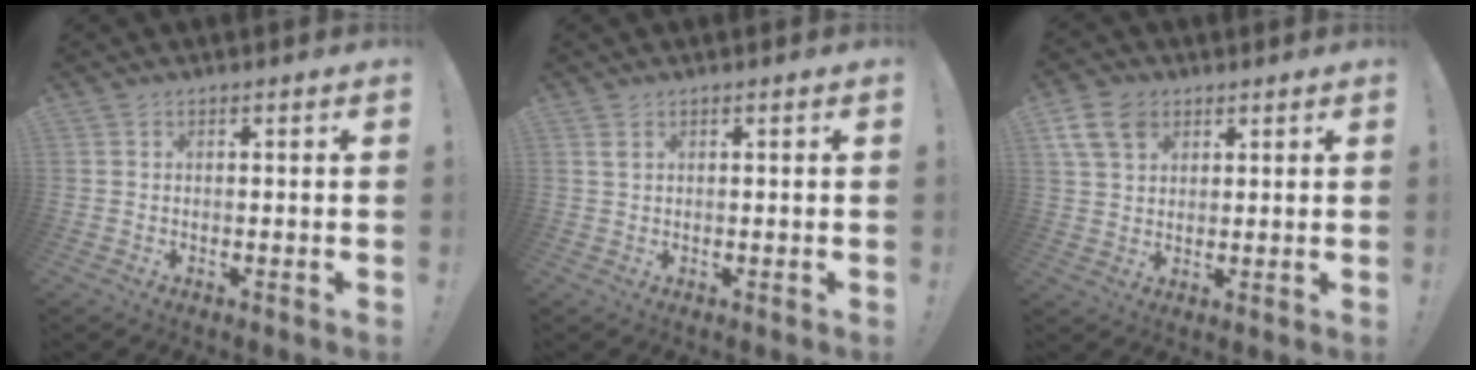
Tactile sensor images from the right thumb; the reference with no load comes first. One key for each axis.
{"total": 1.2, "fx": 0.7, "fy": 0.5, "fz": 0.9, "tx": -0.014, "ty": -0.001, "tz": 0.010}
{"total": 9.1, "fx": 4.5, "fy": 6.3, "fz": 4.8, "tx": -0.091, "ty": -0.011, "tz": 0.089}